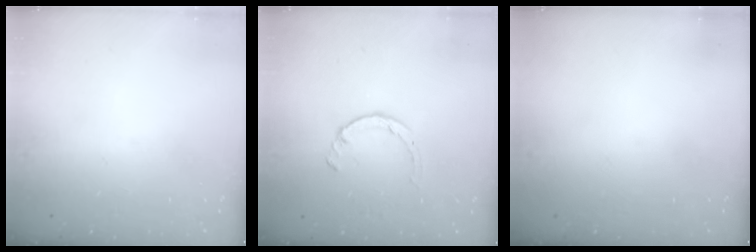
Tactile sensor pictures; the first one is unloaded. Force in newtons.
{"total": 1.4, "press": 1.4, "slide": 0.3}
{"total": 0.0}